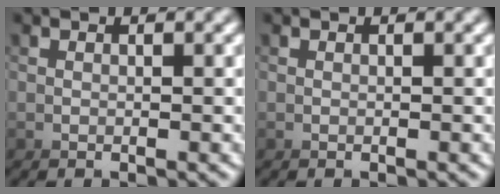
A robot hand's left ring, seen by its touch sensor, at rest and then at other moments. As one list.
[{"total": 0.0}]